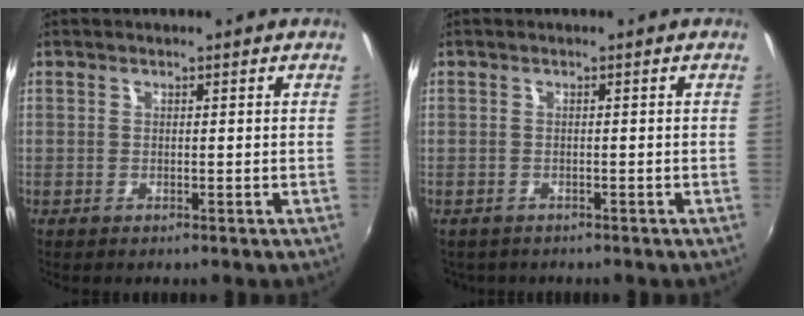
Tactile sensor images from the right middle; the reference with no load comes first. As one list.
[{"total": 1.9, "force": [-1.5, 1.2, 0.5], "torque": [-0.014, -0.008, -0.021]}]